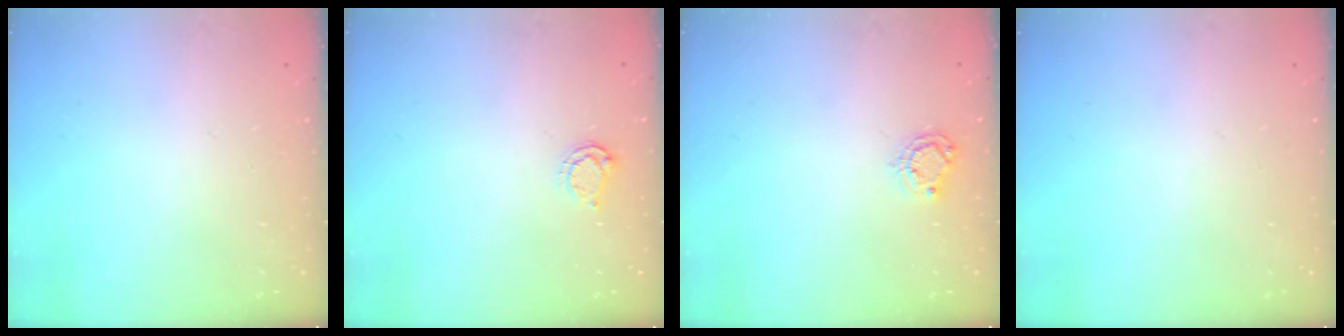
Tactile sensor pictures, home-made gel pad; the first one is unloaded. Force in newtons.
{"total": 4.4, "press": 4.4, "slide": 0.5}
{"total": 5.8, "press": 5.8, "slide": 0.5}
{"total": 0.0}